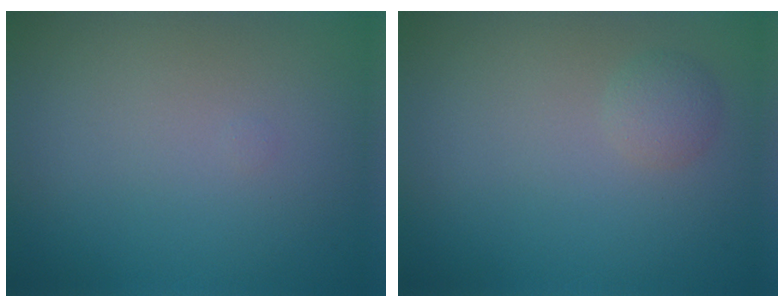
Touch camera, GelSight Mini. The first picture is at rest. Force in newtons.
{"total": 1.3, "press": 1.3, "slide": 0.0}